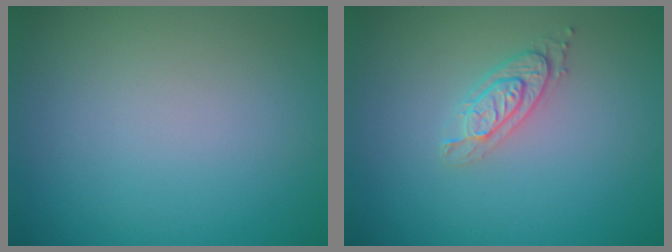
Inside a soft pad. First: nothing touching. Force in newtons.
{"total": 2.1, "press": 2.1, "slide": 0.4}